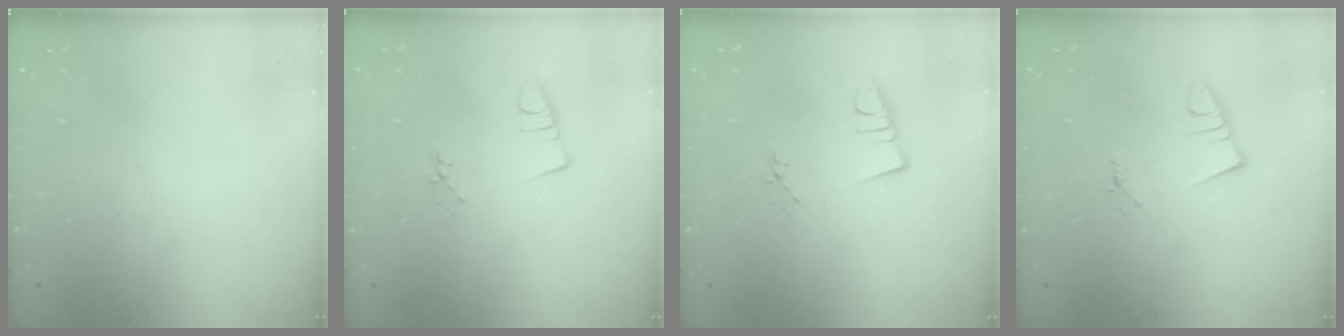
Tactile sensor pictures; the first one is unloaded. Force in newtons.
{"total": 2.2, "press": 1.7, "slide": 1.4}
{"total": 2.6, "press": 0.9, "slide": 2.4}
{"total": 0.9, "press": 0.9, "slide": 0.1}